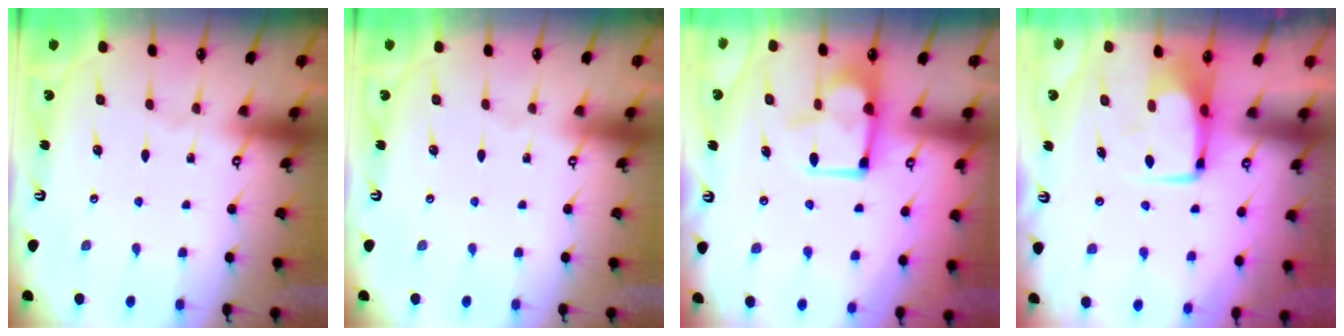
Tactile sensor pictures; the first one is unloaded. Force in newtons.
{"total": 0.0}
{"total": 5.0, "press": 4.9, "slide": 1.0}
{"total": 0.6, "press": 0.4, "slide": 0.4}